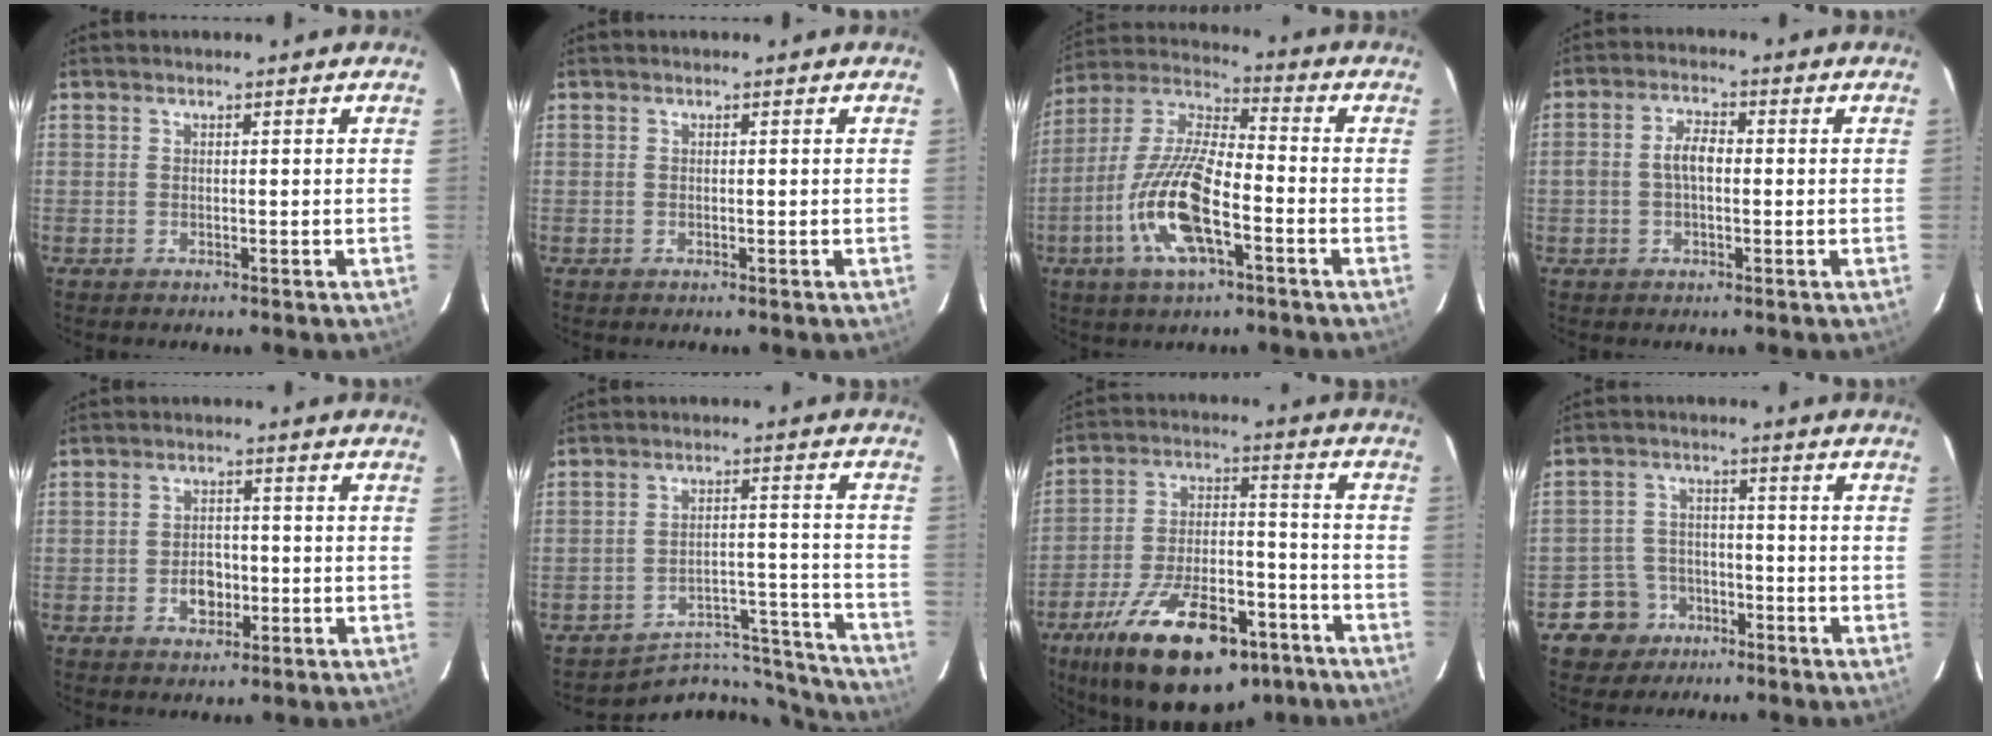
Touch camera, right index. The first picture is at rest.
{"total": 0.0}
{"total": 15.9, "force": [-6.3, 4.9, 13.7], "torque": [-0.286, -0.010, -0.128]}
{"total": 4.5, "force": [-0.3, 2.5, 3.7], "torque": [-0.074, 0.013, -0.004]}
{"total": 4.5, "force": [-1.5, 3.4, 2.5], "torque": [-0.048, 0.006, -0.019]}
{"total": 14.0, "force": [-13.7, 3.0, -0.1], "torque": [0.010, 0.063, -0.191]}
{"total": 25.2, "force": [-16.4, 10.8, 15.7], "torque": [-0.278, -0.009, -0.240]}
{"total": 7.1, "force": [-4.3, 5.6, 0.6], "torque": [-0.036, 0.026, -0.066]}